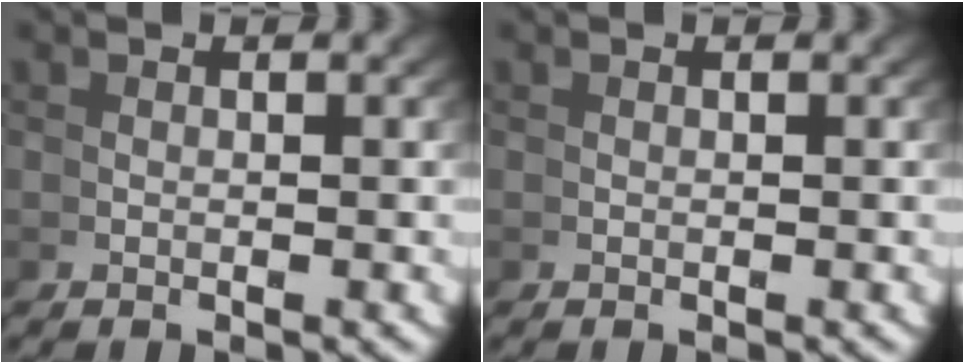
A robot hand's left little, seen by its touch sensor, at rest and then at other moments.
{"total": 0.0}